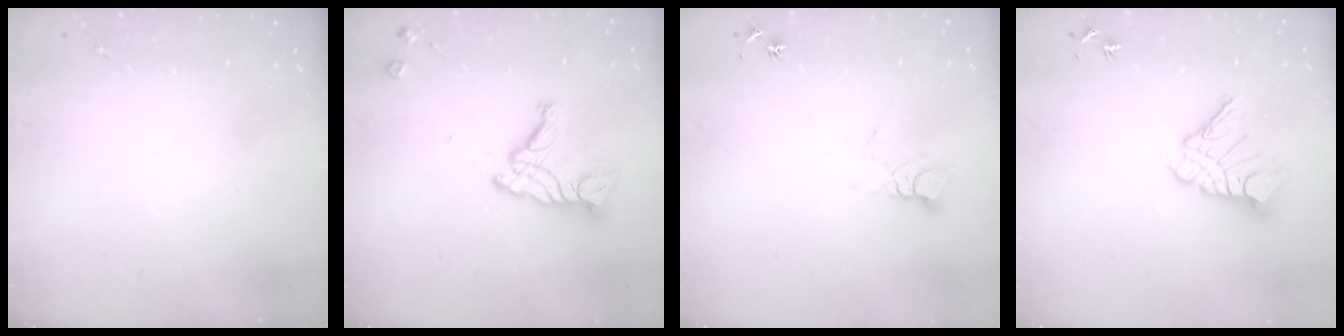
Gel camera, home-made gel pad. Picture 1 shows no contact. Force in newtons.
{"total": 13.7, "press": 13.7, "slide": 1.3}
{"total": 5.4, "press": 5.4, "slide": 0.5}
{"total": 11.7, "press": 11.7, "slide": 1.2}